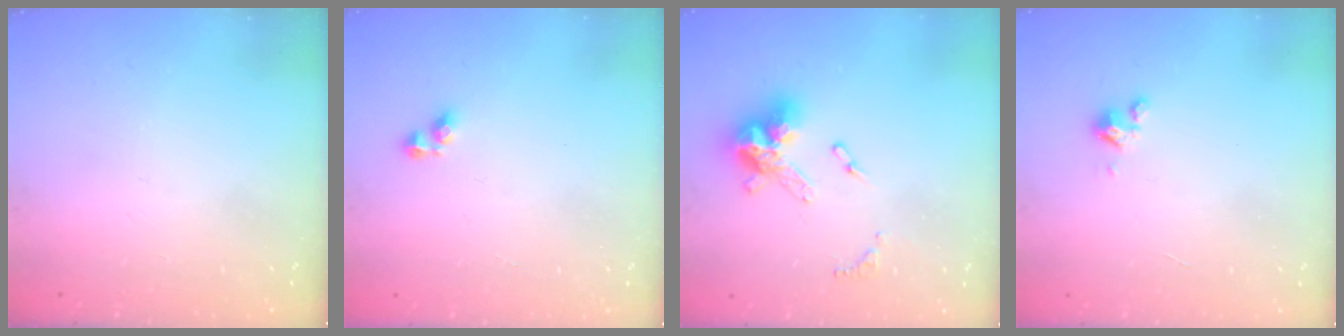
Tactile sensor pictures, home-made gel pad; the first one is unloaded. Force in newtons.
{"total": 4.0, "press": 3.9, "slide": 0.7}
{"total": 12.6, "press": 12.6, "slide": 0.5}
{"total": 2.4, "press": 2.4, "slide": 0.2}